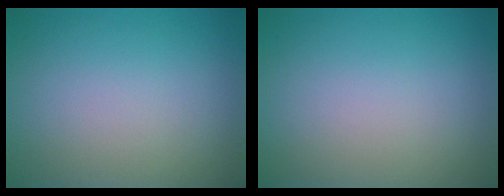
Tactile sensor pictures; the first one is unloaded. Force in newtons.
{"total": 0.0}